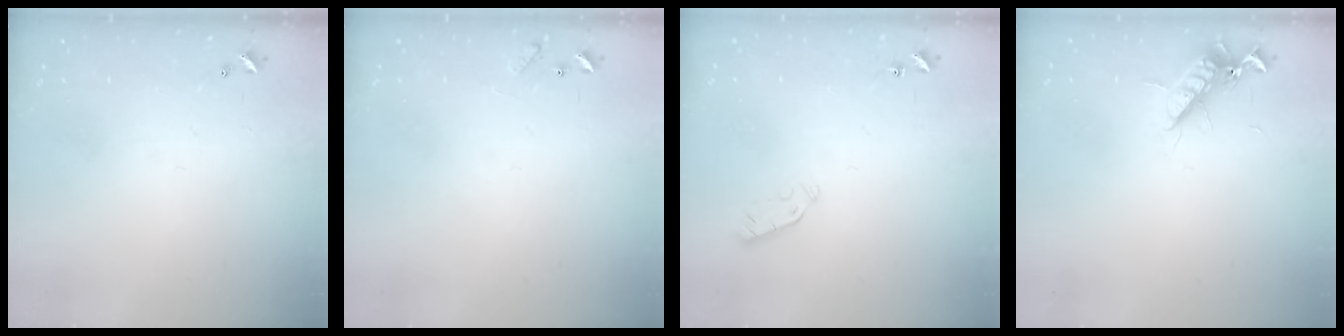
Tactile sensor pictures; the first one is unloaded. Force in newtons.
{"total": 6.4, "press": 6.4, "slide": 0.5}
{"total": 3.3, "press": 3.1, "slide": 1.0}
{"total": 11.1, "press": 11.1, "slide": 1.3}